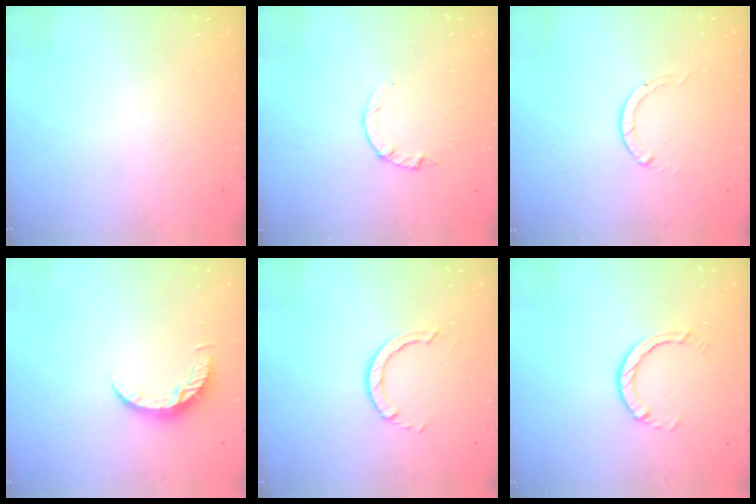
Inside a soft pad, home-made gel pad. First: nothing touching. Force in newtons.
{"total": 1.0, "press": 0.9, "slide": 0.3}
{"total": 0.0}
{"total": 6.1, "press": 6.0, "slide": 0.6}
{"total": 2.6, "press": 2.6, "slide": 0.3}
{"total": 2.9, "press": 2.9, "slide": 0.5}